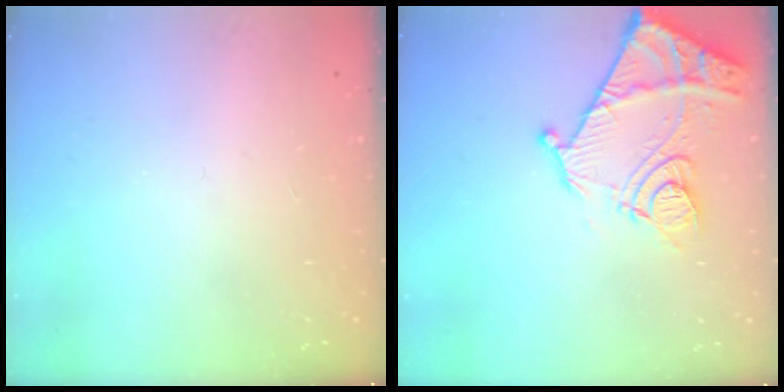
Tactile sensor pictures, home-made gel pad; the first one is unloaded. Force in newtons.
{"total": 14.3, "press": 14.3, "slide": 1.4}